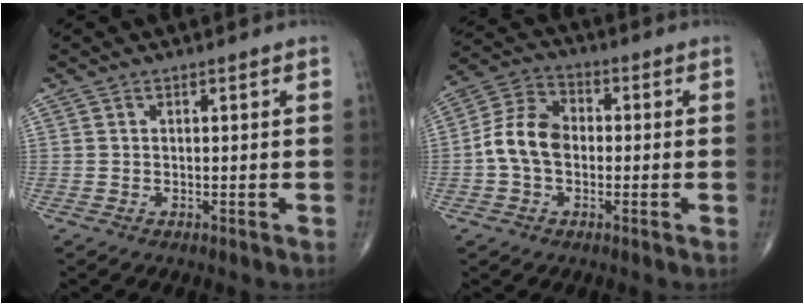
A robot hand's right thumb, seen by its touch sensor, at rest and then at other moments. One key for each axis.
{"total": 9.2, "fx": -1.0, "fy": 6.5, "fz": 6.4, "tx": -0.115, "ty": 0.030, "tz": -0.031}